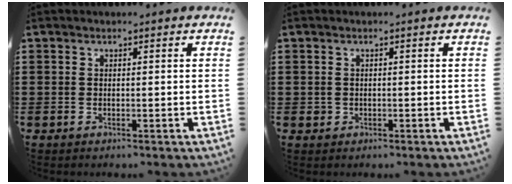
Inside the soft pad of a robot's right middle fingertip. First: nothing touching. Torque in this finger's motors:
{"motor_torque": [0.12, -0.03, 0.00, 0.01]}